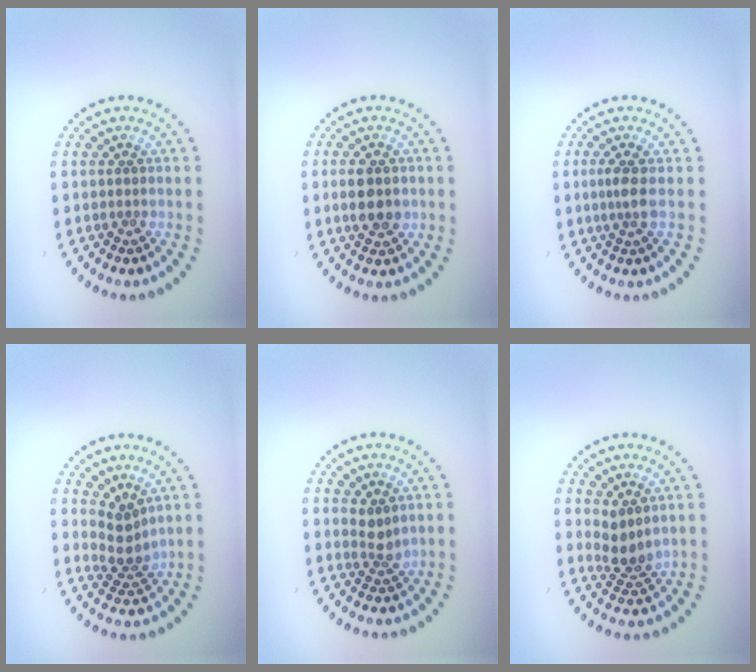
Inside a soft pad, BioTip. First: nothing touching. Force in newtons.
{"total": 3.2, "press": 3.2, "slide": 0.1}
{"total": 1.7, "press": 1.4, "slide": 1.1}
{"total": 2.5, "press": 2.0, "slide": 1.5}
{"total": 1.7, "press": 1.4, "slide": 1.0}
{"total": 2.7, "press": 2.1, "slide": 1.7}